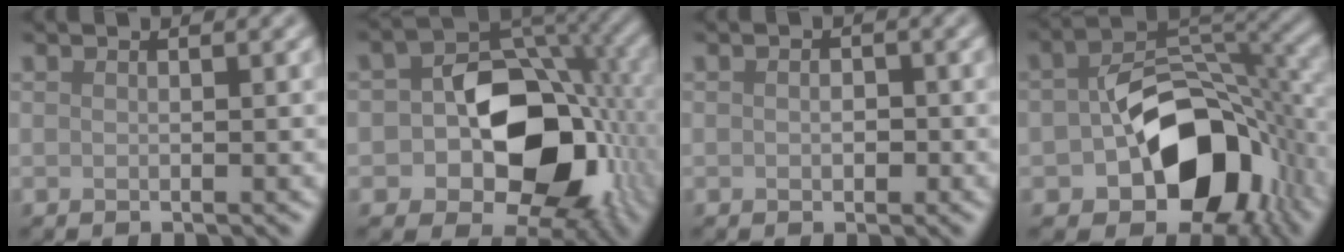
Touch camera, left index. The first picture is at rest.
{"total": 12.1, "force": [-1.9, 8.3, 8.6], "torque": [-0.119, -0.004, -0.040]}
{"total": 1.0, "force": [-0.1, 0.8, 0.6], "torque": [-0.010, -0.002, -0.002]}
{"total": 12.1, "force": [-3.7, 7.8, 8.4], "torque": [-0.127, -0.004, -0.059]}